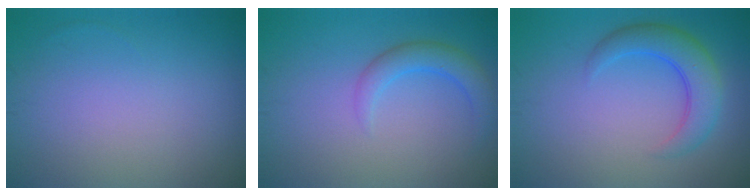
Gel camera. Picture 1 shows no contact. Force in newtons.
{"total": 2.7, "press": 2.7, "slide": 0.2}
{"total": 4.4, "press": 4.4, "slide": 0.1}